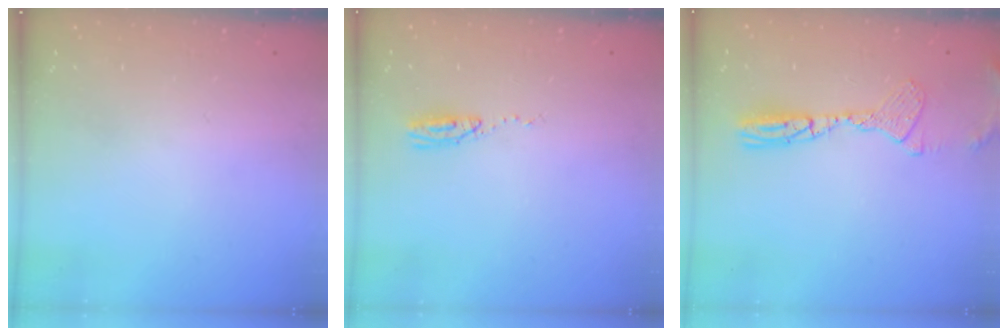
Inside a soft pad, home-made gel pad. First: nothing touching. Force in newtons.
{"total": 4.4, "press": 4.1, "slide": 1.6}
{"total": 12.0, "press": 11.8, "slide": 2.5}